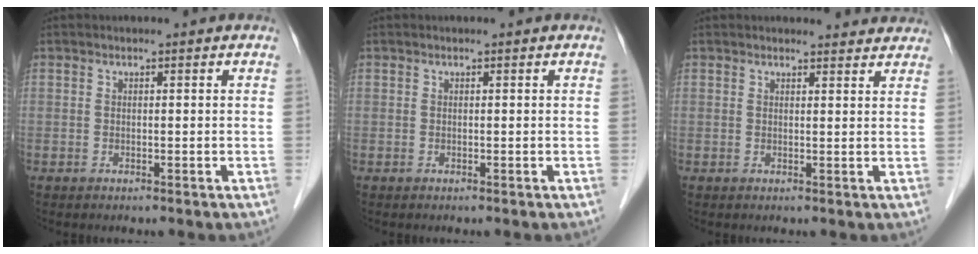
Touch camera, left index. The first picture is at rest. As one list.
[{"total": 0.0}, {"total": 5.3, "force": [5.2, 1.3, 0.5], "torque": [0.003, 0.003, 0.045]}]